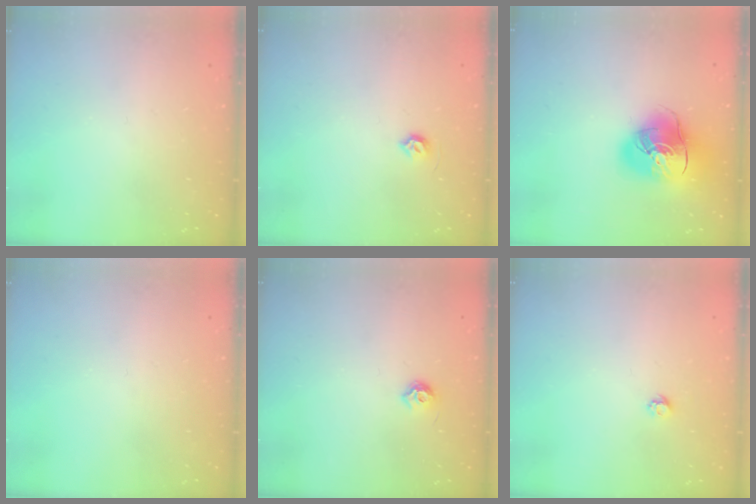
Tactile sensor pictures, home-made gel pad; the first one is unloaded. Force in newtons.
{"total": 4.5, "press": 4.5, "slide": 0.7}
{"total": 17.1, "press": 16.8, "slide": 2.9}
{"total": 0.0}
{"total": 6.1, "press": 6.0, "slide": 0.9}
{"total": 3.8, "press": 3.7, "slide": 0.5}